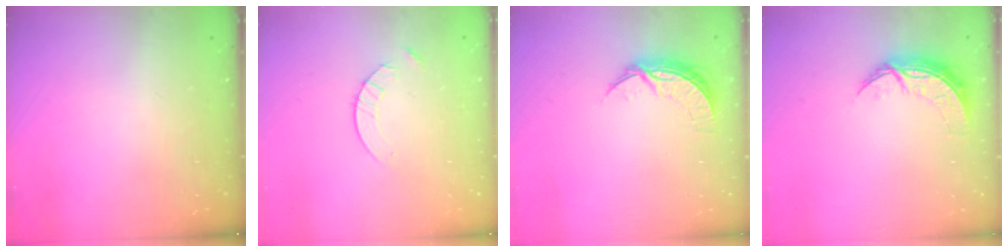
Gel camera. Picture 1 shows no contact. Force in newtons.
{"total": 3.8, "press": 3.7, "slide": 0.5}
{"total": 7.1, "press": 7.0, "slide": 0.7}
{"total": 7.8, "press": 7.8, "slide": 0.3}